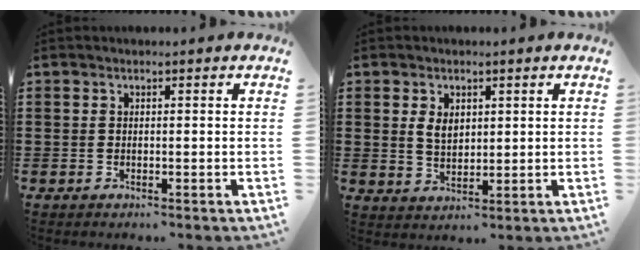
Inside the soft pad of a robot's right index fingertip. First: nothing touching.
{"total": 3.4, "force": [1.0, 2.3, 2.4], "torque": [-0.052, 0.008, 0.018]}